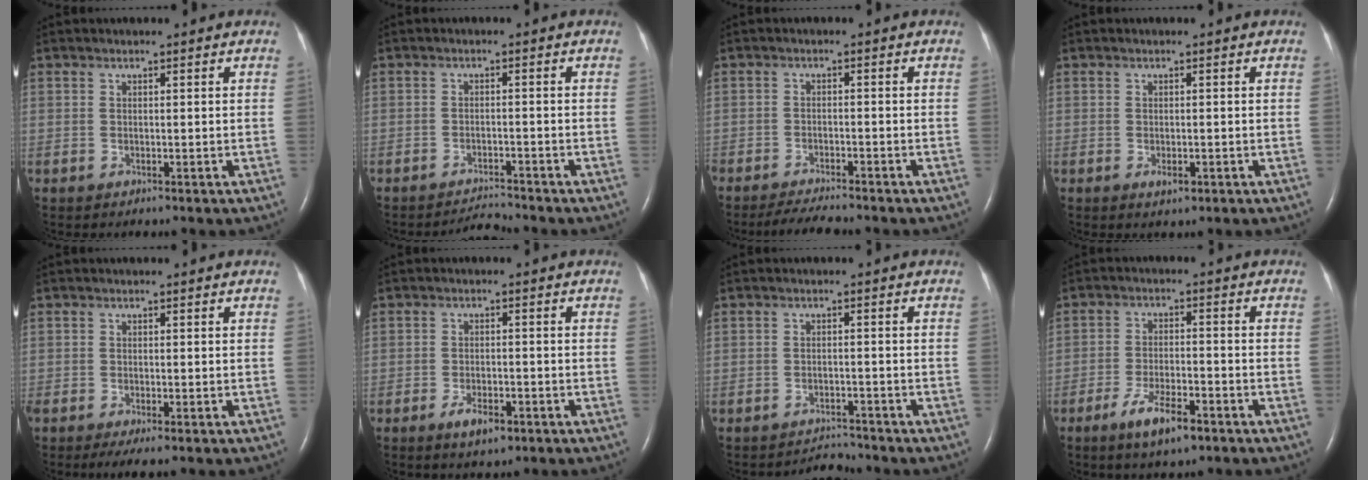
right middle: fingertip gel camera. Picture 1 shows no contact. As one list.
[{"total": 2.5, "force": [-2.4, -0.7, -0.5], "torque": [0.004, -0.014, -0.036]}, {"total": 5.0, "force": [-4.6, 0.3, 2.0], "torque": [-0.037, -0.017, -0.077]}, {"total": 1.3, "force": [-0.6, 0.6, 1.1], "torque": [-0.014, -0.003, -0.006]}, {"total": 2.9, "force": [-1.9, 0.6, 2.0], "torque": [-0.035, -0.009, -0.032]}, {"total": 3.5, "force": [-2.1, 1.3, 2.5], "torque": [-0.048, 0.000, -0.034]}, {"total": 2.5, "force": [-2.3, -0.1, -0.8], "torque": [0.010, -0.008, -0.032]}, {"total": 6.4, "force": [-4.1, 1.6, 4.8], "torque": [-0.094, -0.005, -0.070]}]